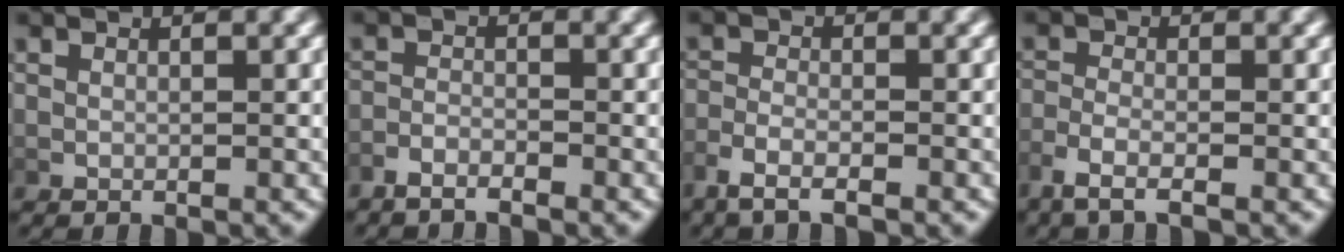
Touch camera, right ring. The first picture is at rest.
{"total": 2.6, "force": [-2.4, 0.5, 0.8], "torque": [-0.011, -0.002, -0.046]}
{"total": 2.8, "force": [-2.2, 0.7, 1.5], "torque": [-0.034, -0.003, -0.039]}
{"total": 2.7, "force": [-1.9, 0.7, 1.8], "torque": [-0.046, -0.006, -0.032]}